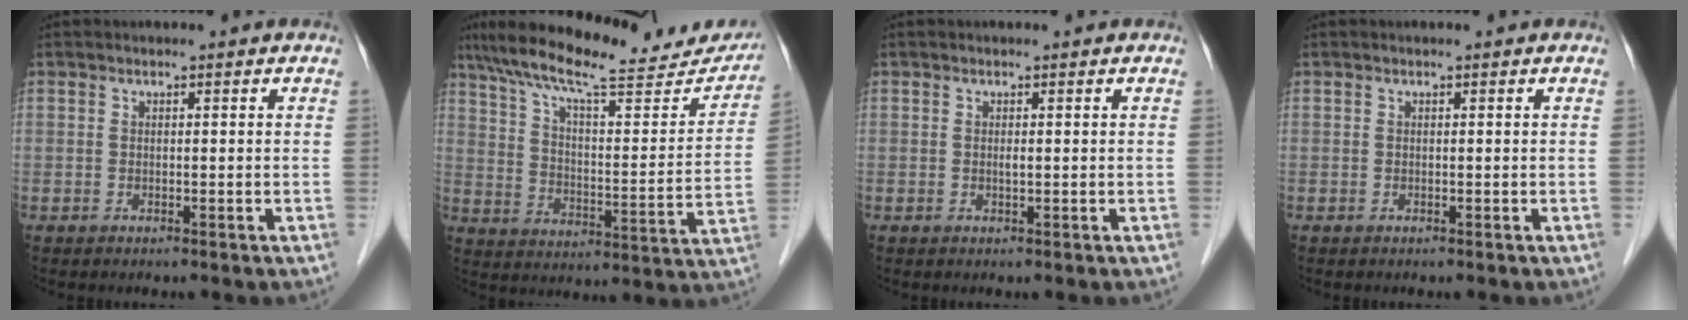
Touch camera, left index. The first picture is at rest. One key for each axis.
{"total": 25.1, "fx": 21.3, "fy": 5.0, "fz": 12.2, "tx": -0.198, "ty": 0.008, "tz": 0.297}
{"total": 0.5, "fx": 0.2, "fy": 0.1, "fz": 0.5, "tx": -0.013, "ty": -0.001, "tz": 0.003}
{"total": 0.0}